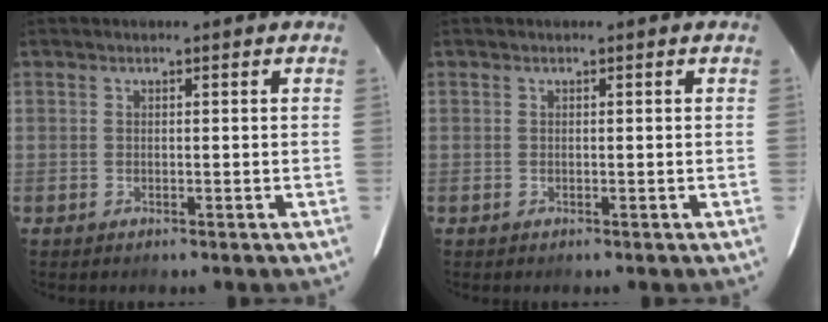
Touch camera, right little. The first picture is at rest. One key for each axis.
{"total": 0.0}